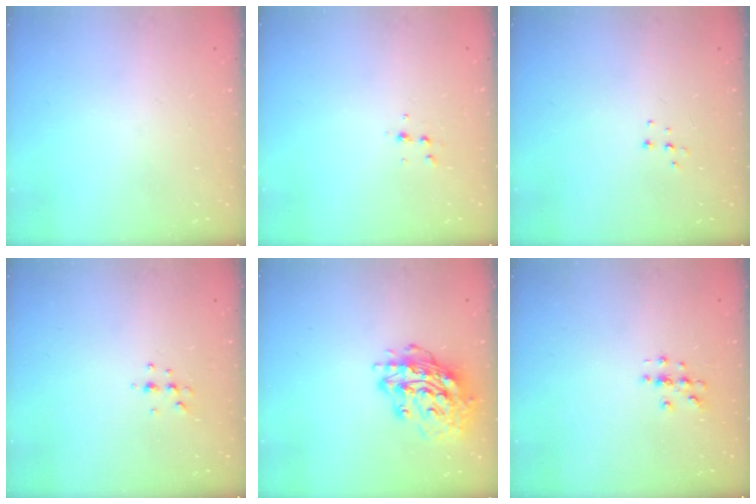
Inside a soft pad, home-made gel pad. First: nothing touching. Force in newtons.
{"total": 4.1, "press": 4.0, "slide": 1.1}
{"total": 3.8, "press": 3.8, "slide": 0.3}
{"total": 4.5, "press": 4.4, "slide": 0.8}
{"total": 15.5, "press": 15.5, "slide": 1.5}
{"total": 3.0, "press": 3.0, "slide": 0.3}